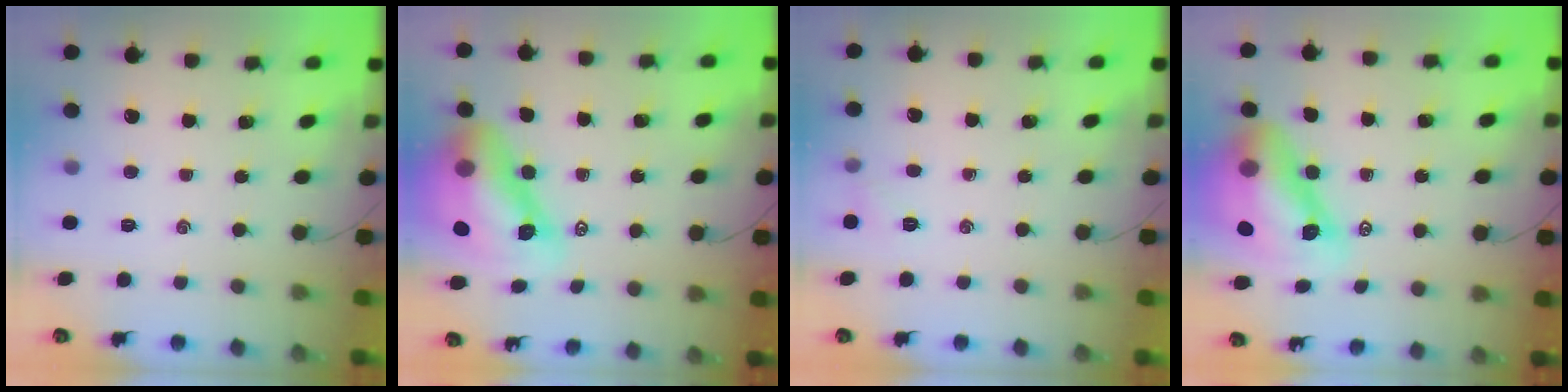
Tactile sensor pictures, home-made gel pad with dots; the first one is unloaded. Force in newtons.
{"total": 17.7, "press": 16.9, "slide": 5.0}
{"total": 4.3, "press": 4.1, "slide": 1.3}
{"total": 17.7, "press": 16.9, "slide": 5.0}